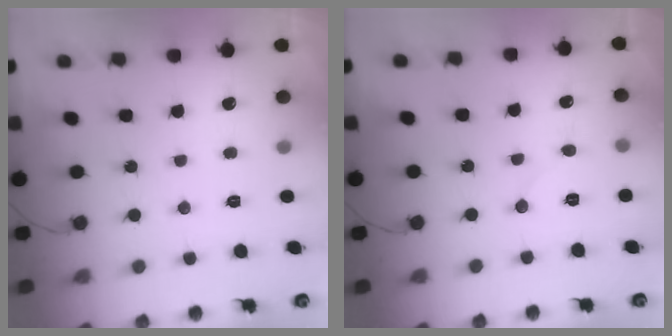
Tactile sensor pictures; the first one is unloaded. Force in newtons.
{"total": 4.7, "press": 4.6, "slide": 0.5}